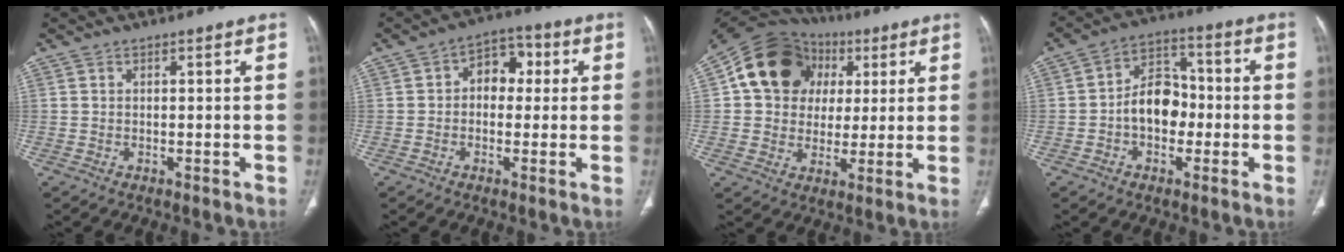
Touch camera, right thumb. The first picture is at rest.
{"total": 7.5, "force": [1.0, 5.3, 5.1], "torque": [-0.037, 0.022, 0.006]}
{"total": 17.2, "force": [4.7, 14.4, 8.3], "torque": [-0.108, 0.021, 0.077]}
{"total": 9.6, "force": [-1.6, 7.0, 6.5], "torque": [-0.072, 0.033, -0.038]}